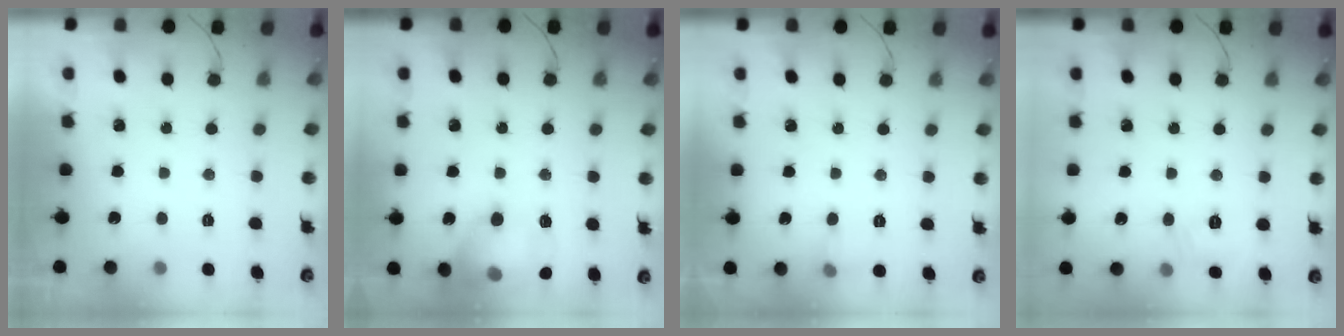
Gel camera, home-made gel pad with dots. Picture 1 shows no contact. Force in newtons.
{"total": 14.8, "press": 14.8, "slide": 1.2}
{"total": 5.5, "press": 5.3, "slide": 1.3}
{"total": 5.2, "press": 5.0, "slide": 1.4}